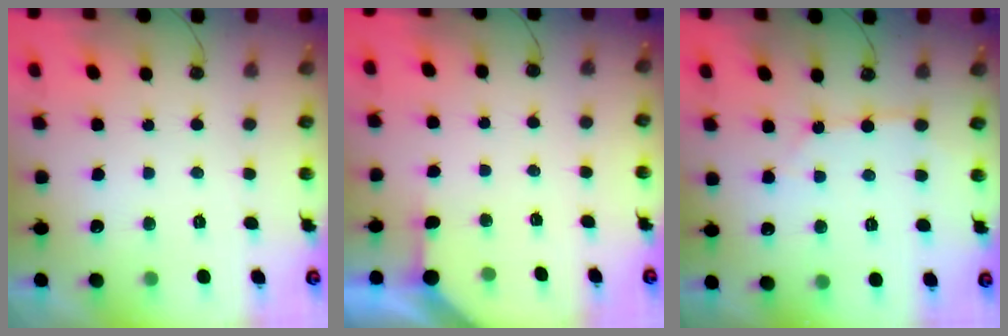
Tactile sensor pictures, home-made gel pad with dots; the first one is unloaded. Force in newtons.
{"total": 2.3, "press": 2.3, "slide": 0.3}
{"total": 2.6, "press": 2.6, "slide": 0.3}